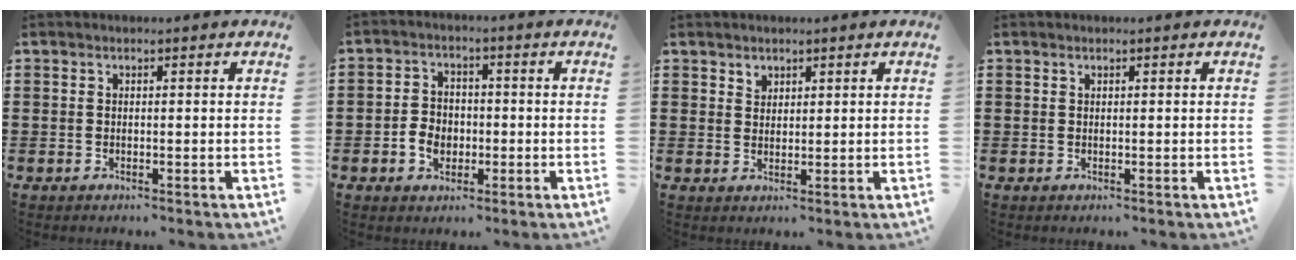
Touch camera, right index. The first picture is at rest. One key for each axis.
{"total": 4.0, "fx": -1.2, "fy": 3.3, "fz": 2.0, "tx": -0.052, "ty": 0.003, "tz": -0.026}
{"total": 1.6, "fx": 1.4, "fy": 0.8, "fz": 0.1, "tx": -0.005, "ty": -0.001, "tz": 0.028}
{"total": 0.0}